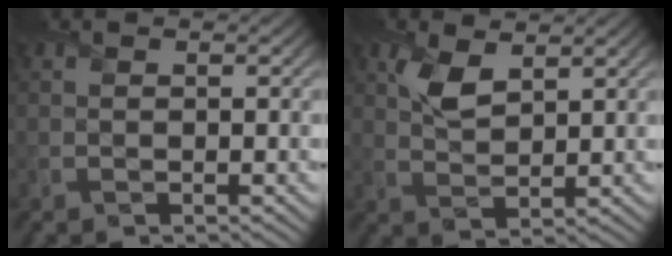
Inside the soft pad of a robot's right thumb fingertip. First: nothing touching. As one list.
[{"total": 4.1, "force": [2.4, 1.9, 2.8], "torque": [-0.070, 0.000, 0.046]}]